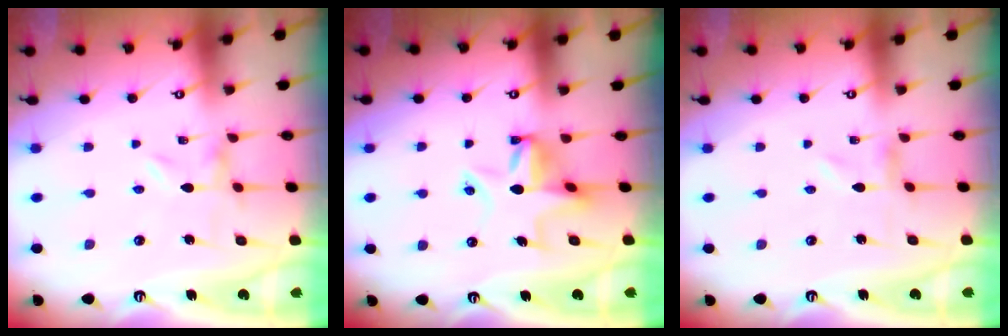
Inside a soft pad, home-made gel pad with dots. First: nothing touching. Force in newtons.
{"total": 11.5, "press": 11.5, "slide": 0.5}
{"total": 0.0}